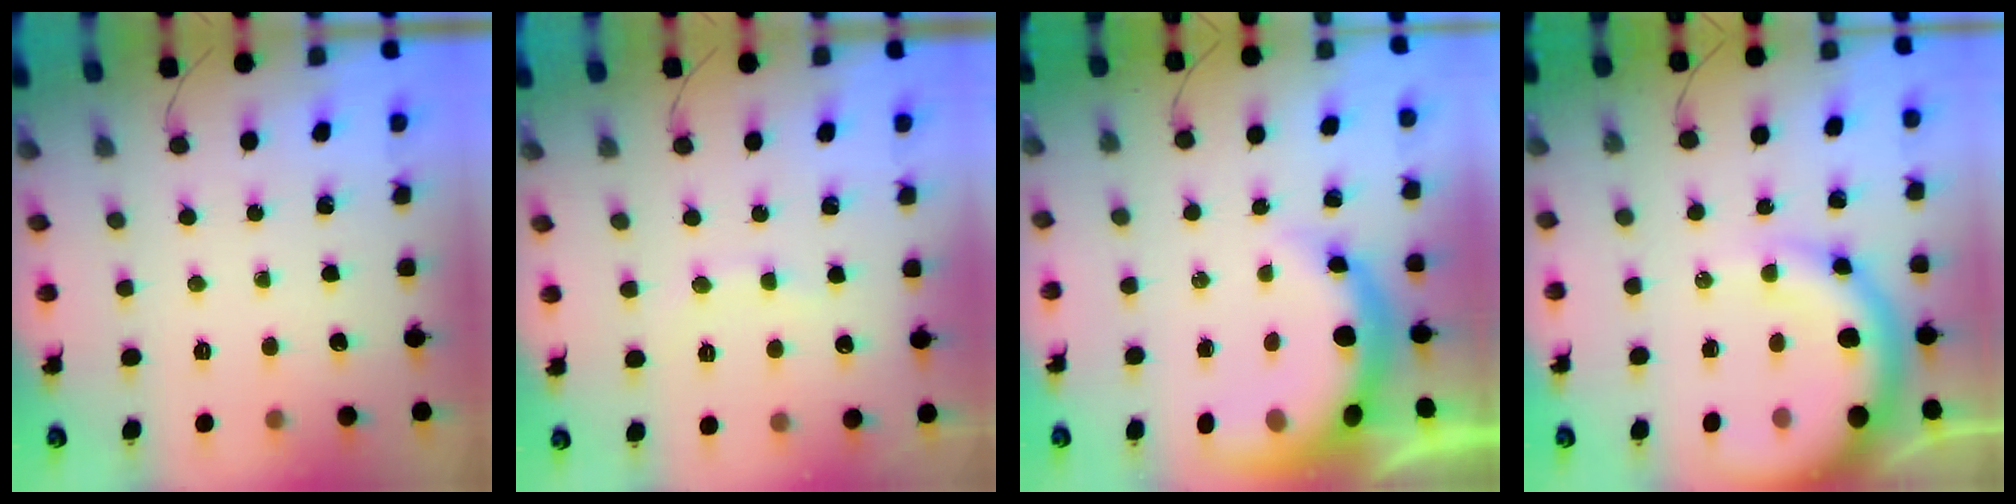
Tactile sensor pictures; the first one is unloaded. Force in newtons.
{"total": 6.8, "press": 6.8, "slide": 0.5}
{"total": 10.5, "press": 10.2, "slide": 2.6}
{"total": 15.0, "press": 14.6, "slide": 3.8}